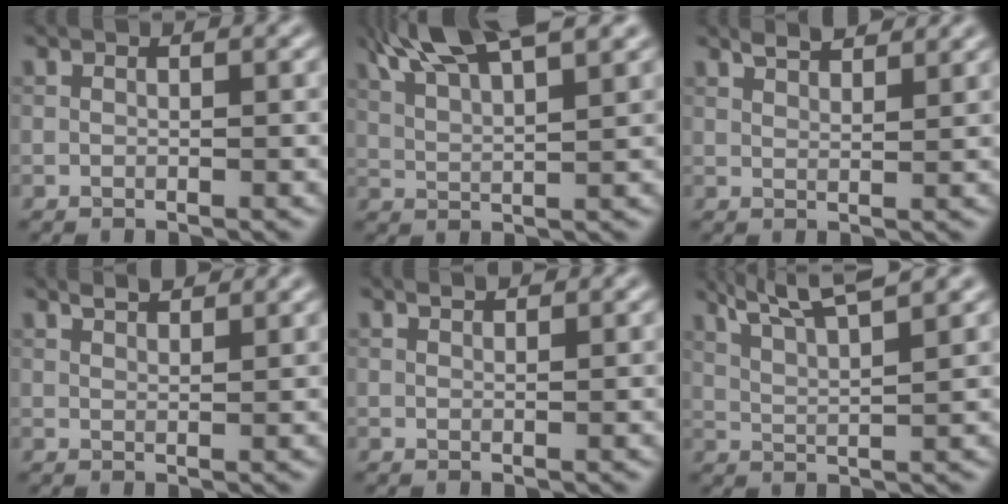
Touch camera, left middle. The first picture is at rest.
{"total": 9.5, "force": [6.3, 2.2, 6.7], "torque": [-0.113, 0.025, 0.091]}
{"total": 2.8, "force": [2.5, 0.5, 1.3], "torque": [-0.016, 0.002, 0.038]}
{"total": 2.1, "force": [1.9, 0.3, 0.8], "torque": [-0.012, -0.002, 0.031]}
{"total": 0.9, "force": [0.9, 0.2, 0.3], "torque": [-0.009, 0.000, 0.016]}
{"total": 6.8, "force": [5.1, 1.1, 4.4], "torque": [-0.075, 0.021, 0.067]}